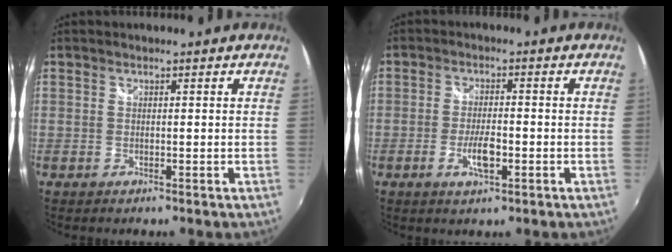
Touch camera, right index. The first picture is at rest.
{"total": 4.8, "force": [-1.9, 1.7, 4.1], "torque": [-0.086, -0.003, -0.034]}